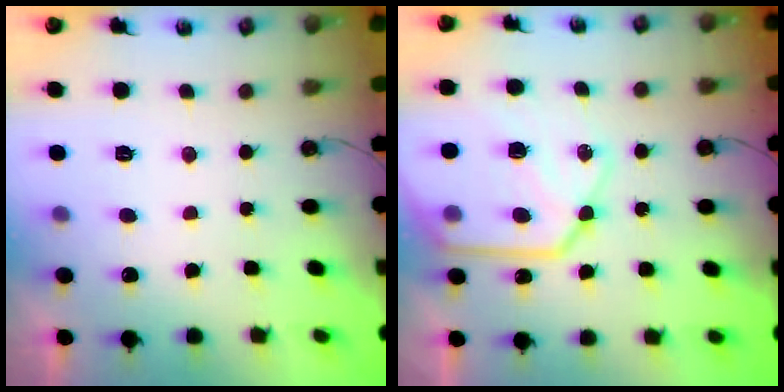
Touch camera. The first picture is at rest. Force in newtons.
{"total": 19.7, "press": 19.6, "slide": 2.2}